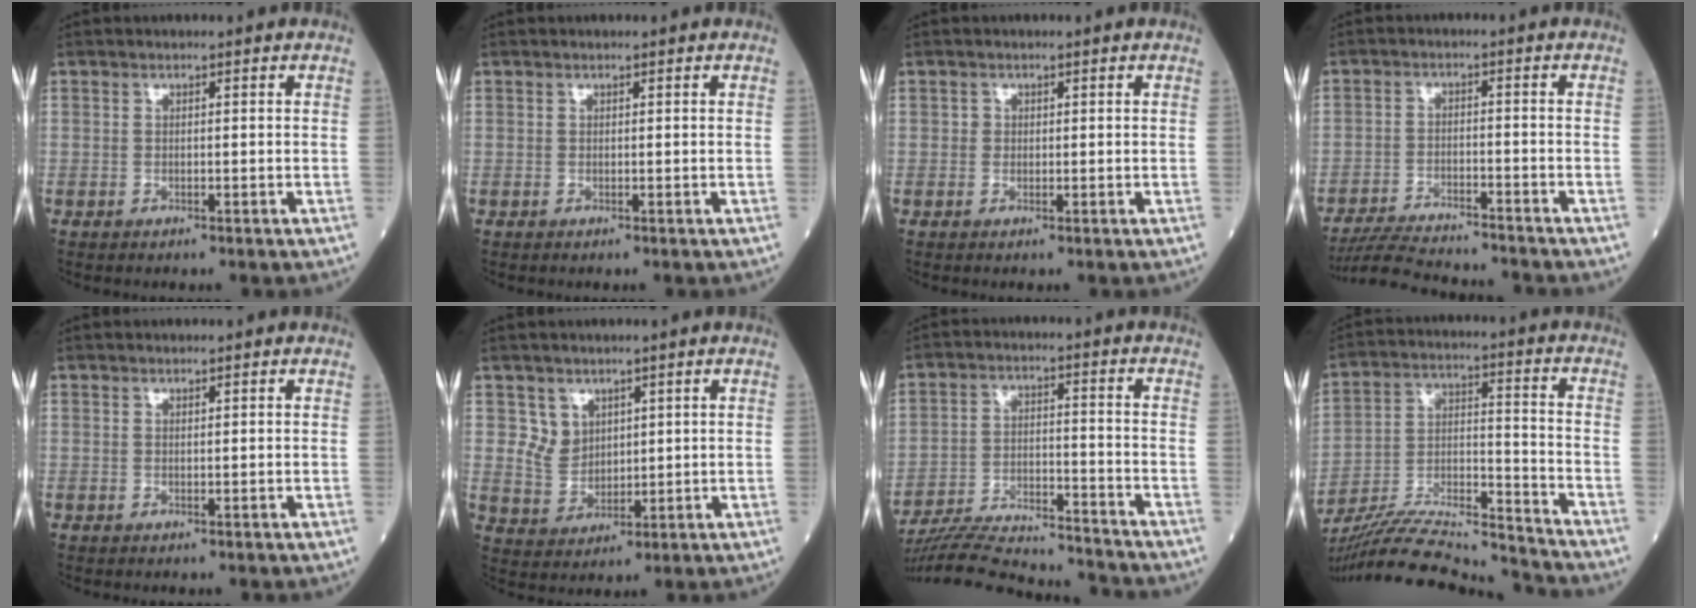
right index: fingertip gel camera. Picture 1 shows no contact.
{"total": 0.0}
{"total": 0.8, "force": [0.0, 0.7, 0.1], "torque": [0.009, 0.002, -0.001]}
{"total": 10.1, "force": [-9.6, 0.7, 2.9], "torque": [-0.051, -0.006, -0.161]}
{"total": 0.0}
{"total": 4.7, "force": [2.1, 3.9, 1.4], "torque": [-0.032, 0.003, 0.051]}
{"total": 16.4, "force": [-15.8, 1.2, 4.0], "torque": [-0.084, 0.001, -0.248]}
{"total": 19.1, "force": [-18.4, -0.3, 5.2], "torque": [-0.116, 0.008, -0.308]}